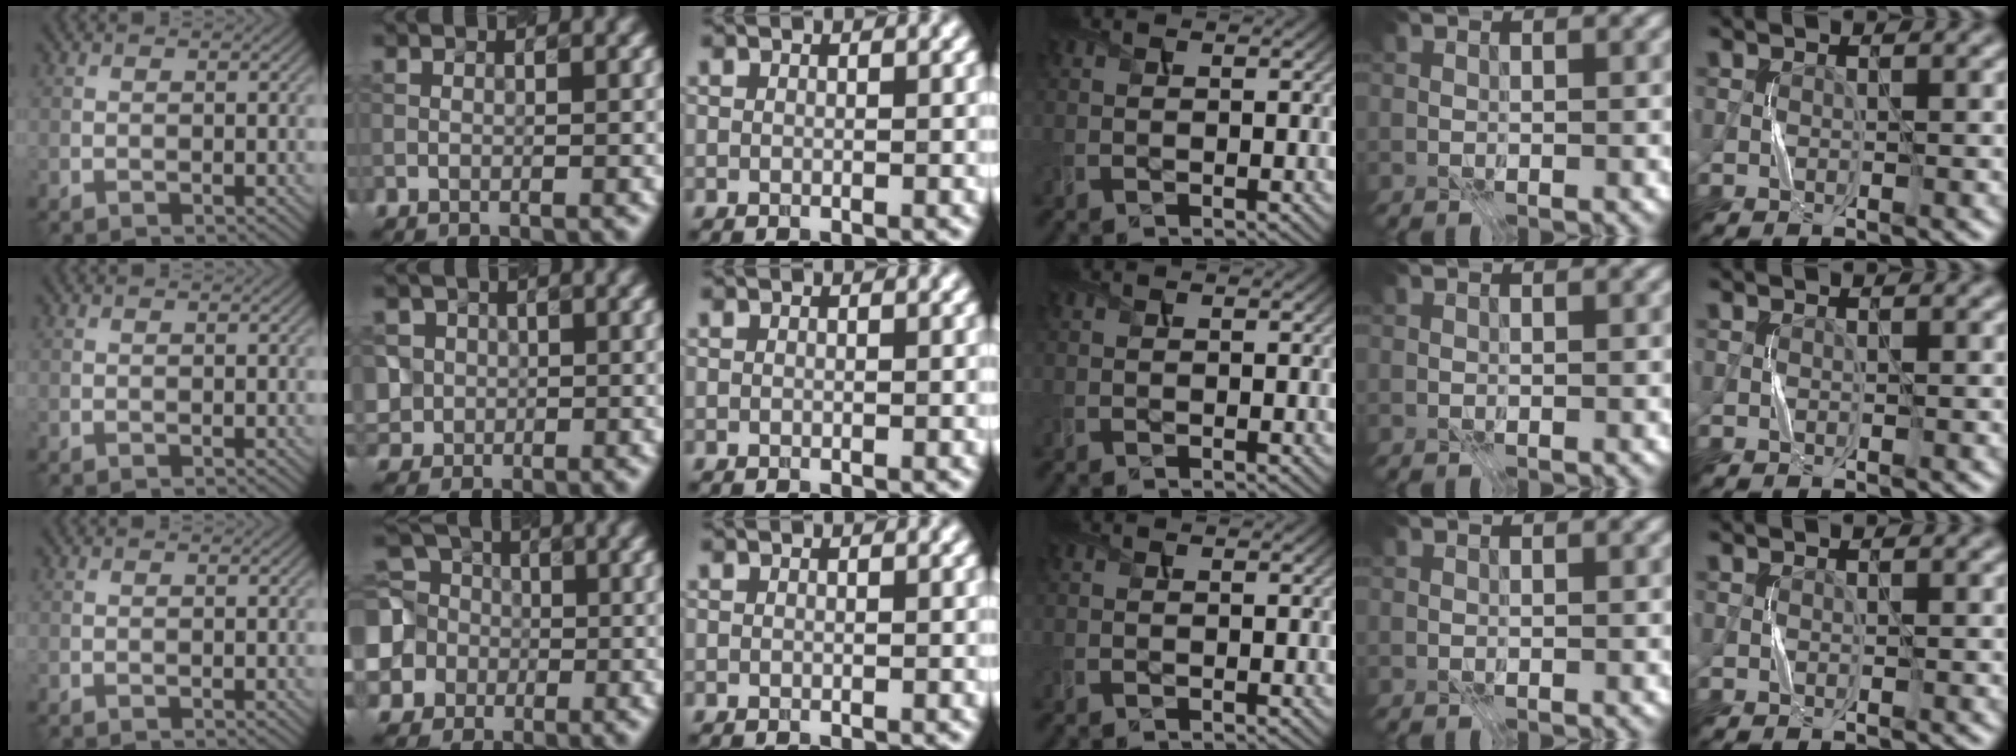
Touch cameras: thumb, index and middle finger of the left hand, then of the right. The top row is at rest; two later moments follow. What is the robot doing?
{"motion": "press", "object": "calculator"}